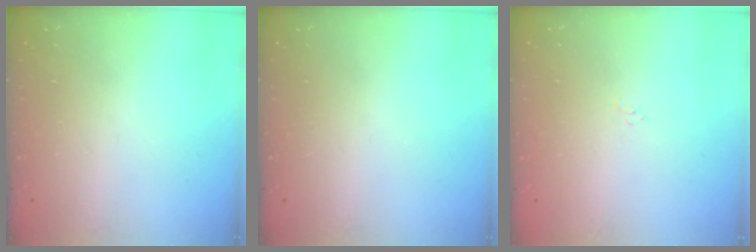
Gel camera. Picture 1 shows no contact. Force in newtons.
{"total": 0.0}
{"total": 2.9, "press": 2.9, "slide": 0.3}